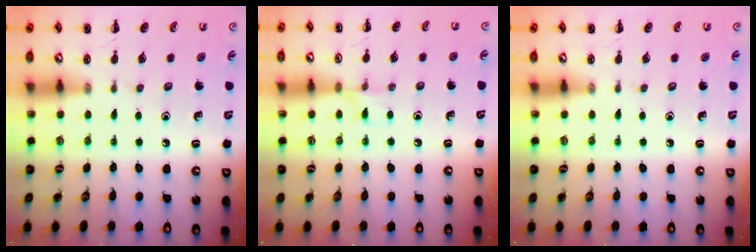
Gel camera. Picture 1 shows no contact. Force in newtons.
{"total": 5.0, "press": 4.8, "slide": 1.5}
{"total": 0.0}